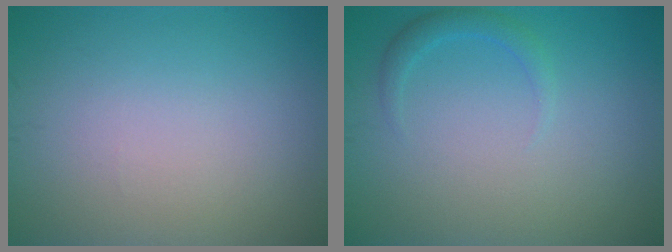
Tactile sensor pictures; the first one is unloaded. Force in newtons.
{"total": 1.4, "press": 1.4, "slide": 0.1}